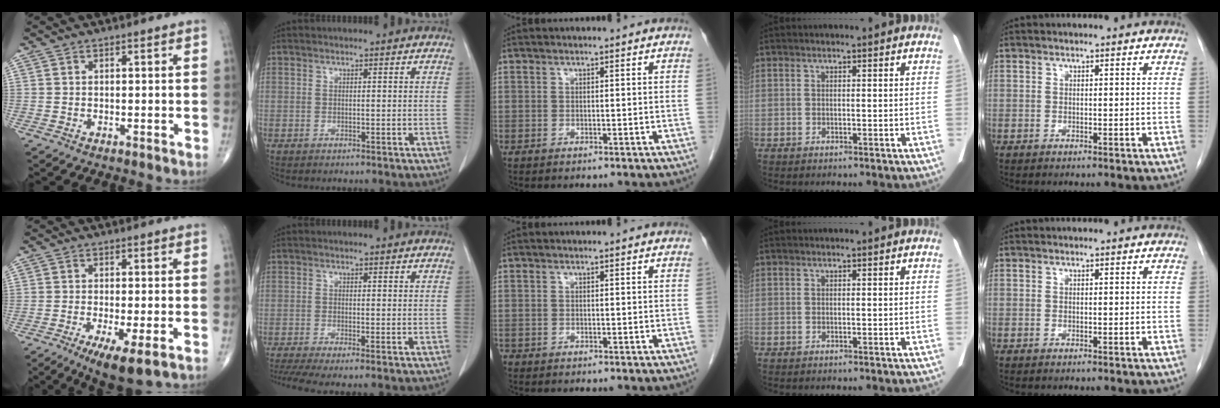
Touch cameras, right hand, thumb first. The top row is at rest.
{"thumb": {"total": 8.0, "force": [-4.2, 1.6, 6.7], "torque": [-0.110, -0.015, -0.066]}, "index": {"total": 4.9, "force": [-2.8, 1.1, 3.9], "torque": [-0.073, -0.006, -0.051]}, "middle": {"total": 0.6, "force": [-0.4, 0.4, 0.1], "torque": [-0.010, 0.002, -0.009]}}